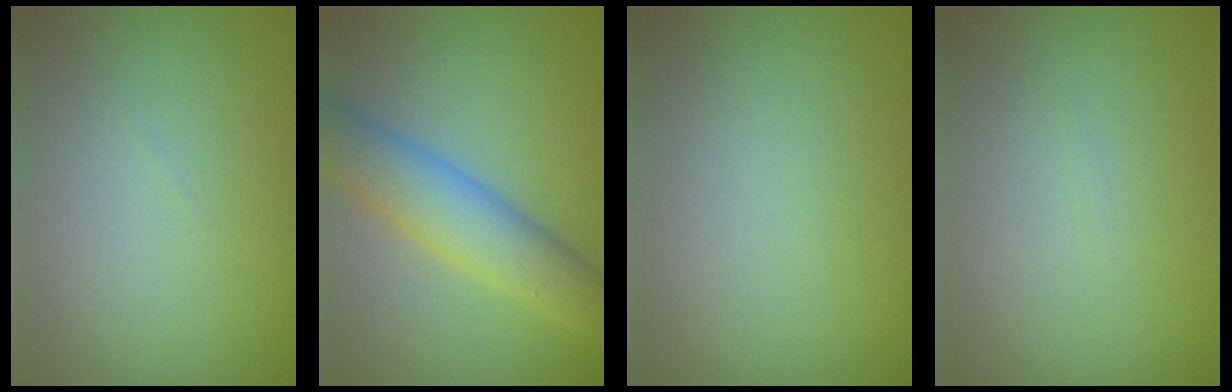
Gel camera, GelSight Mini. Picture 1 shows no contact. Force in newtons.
{"total": 6.1, "press": 6.1, "slide": 0.1}
{"total": 0.0}
{"total": 0.0}